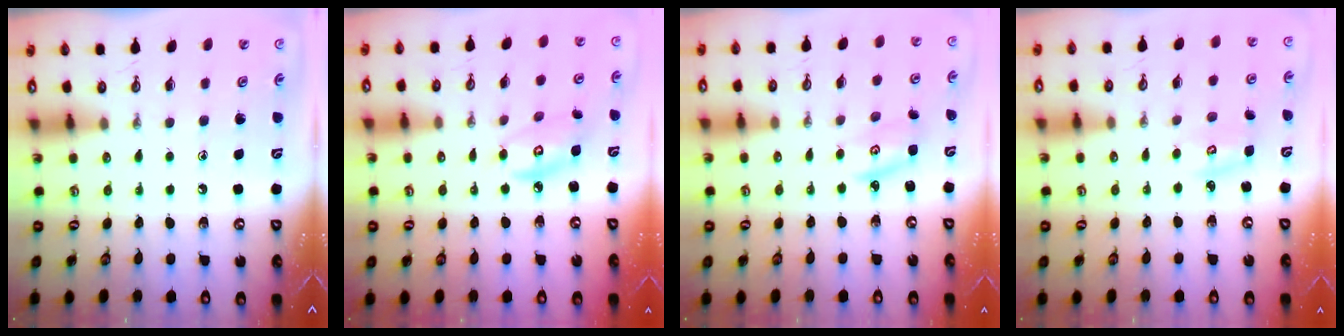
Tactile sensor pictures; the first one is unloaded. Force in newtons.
{"total": 6.7, "press": 6.7, "slide": 0.3}
{"total": 2.6, "press": 2.6, "slide": 0.2}
{"total": 3.8, "press": 3.8, "slide": 0.3}